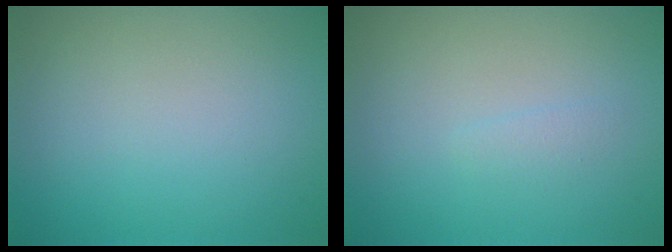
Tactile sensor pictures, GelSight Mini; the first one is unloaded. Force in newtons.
{"total": 0.7, "press": 0.7, "slide": 0.0}